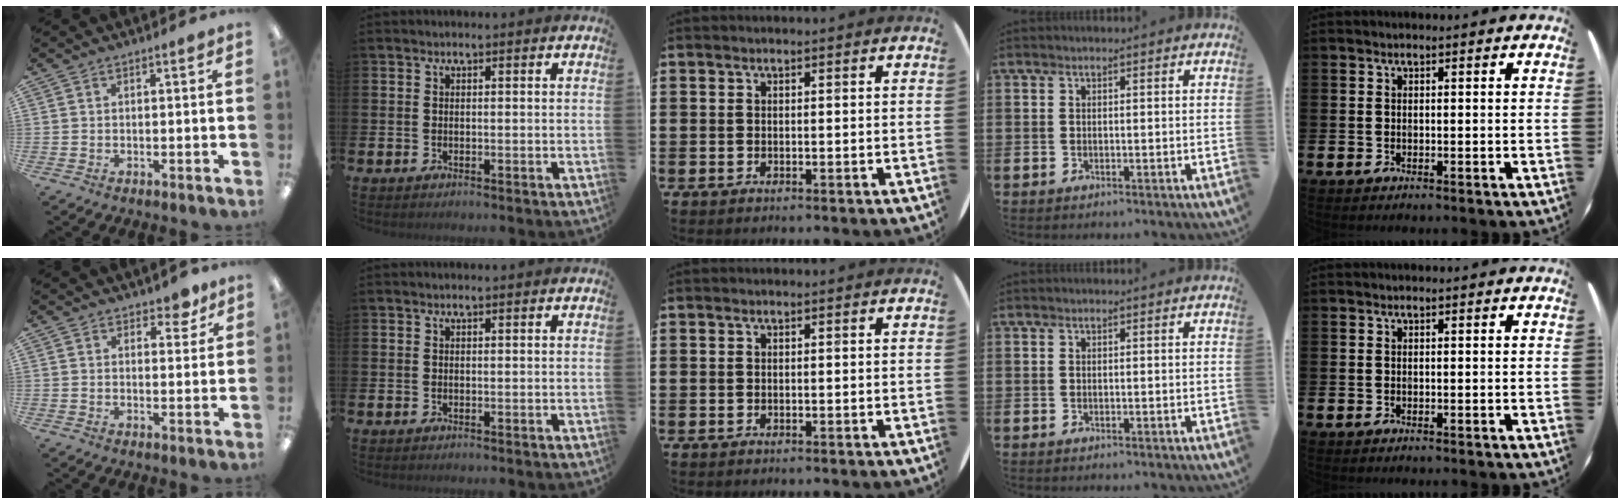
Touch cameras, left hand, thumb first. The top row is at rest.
{"thumb": {"total": 4.3, "force": [3.4, 2.2, 1.5], "torque": [-0.004, -0.016, 0.057]}}